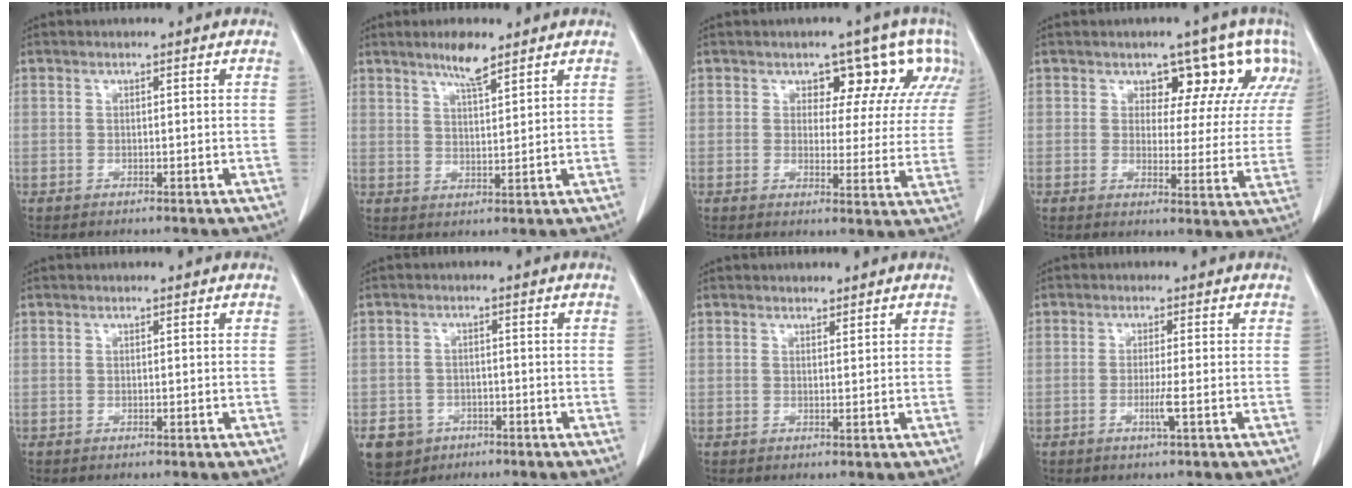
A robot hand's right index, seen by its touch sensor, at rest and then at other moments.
{"total": 4.8, "force": [3.6, 0.7, 3.1], "torque": [-0.057, 0.001, 0.063]}
{"total": 10.5, "force": [6.1, 6.1, 6.1], "torque": [-0.051, 0.010, 0.056]}
{"total": 11.2, "force": [6.9, 6.3, 6.2], "torque": [-0.051, 0.004, 0.065]}
{"total": 0.0}
{"total": 5.5, "force": [-2.8, 4.6, 1.0], "torque": [-0.019, 0.007, -0.040]}
{"total": 1.0, "force": [0.9, 0.3, 0.1], "torque": [-0.005, -0.001, 0.016]}
{"total": 2.3, "force": [-0.9, -0.5, 2.1], "torque": [-0.044, -0.005, -0.017]}